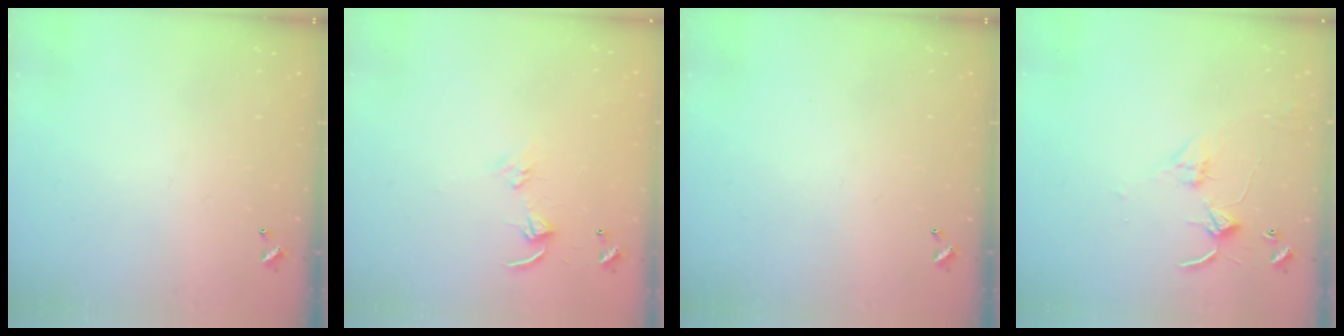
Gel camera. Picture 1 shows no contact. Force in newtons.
{"total": 4.4, "press": 4.4, "slide": 0.5}
{"total": 0.0}
{"total": 2.8, "press": 2.8, "slide": 0.4}